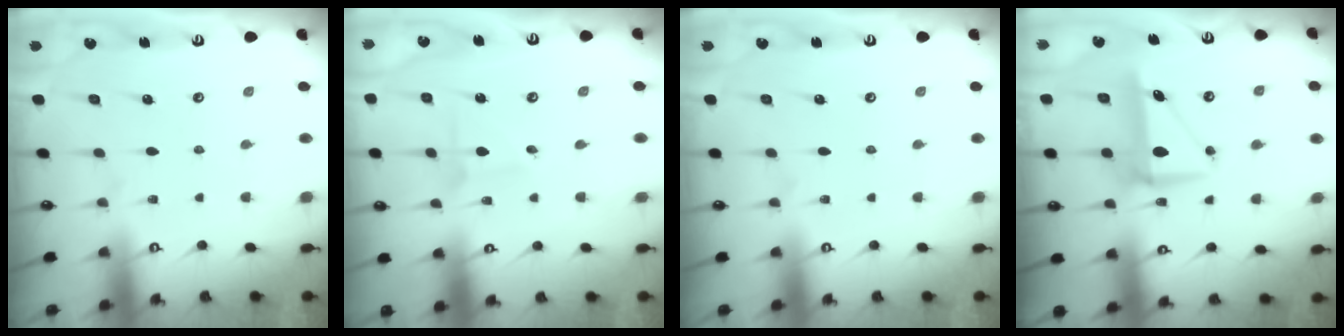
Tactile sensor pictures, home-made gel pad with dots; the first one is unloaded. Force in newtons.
{"total": 1.4, "press": 1.4, "slide": 0.1}
{"total": 0.0}
{"total": 9.1, "press": 8.9, "slide": 1.9}